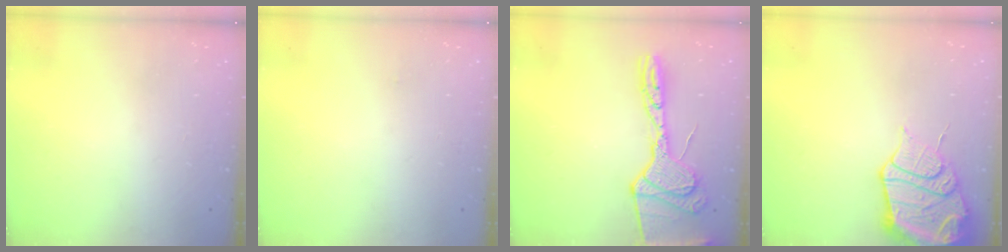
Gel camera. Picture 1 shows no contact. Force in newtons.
{"total": 9.0, "press": 1.4, "slide": 8.9}
{"total": 18.9, "press": 18.8, "slide": 1.9}
{"total": 17.2, "press": 17.1, "slide": 1.7}